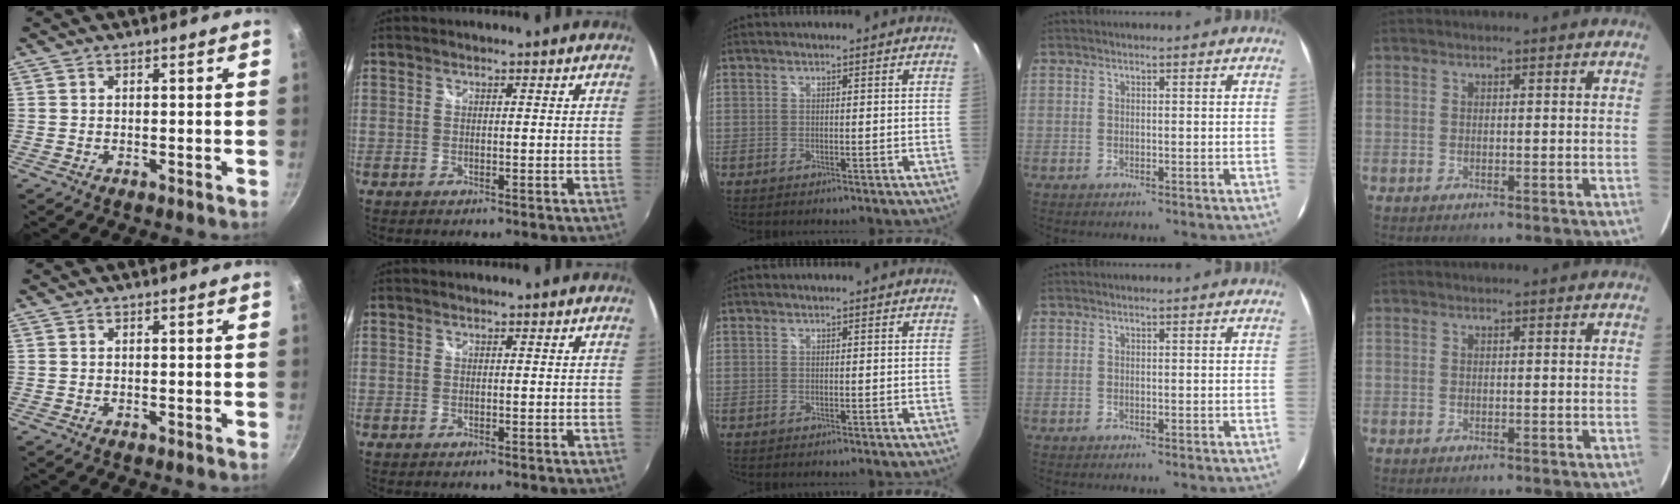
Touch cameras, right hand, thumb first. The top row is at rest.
{}